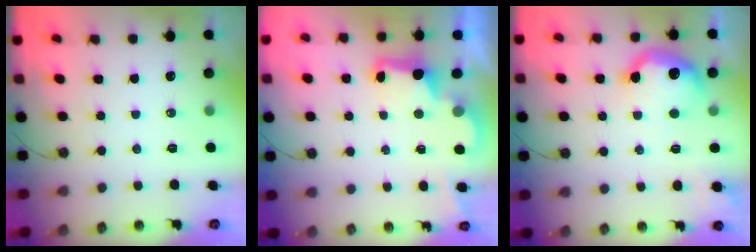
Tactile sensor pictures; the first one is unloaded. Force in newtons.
{"total": 3.0, "press": 3.0, "slide": 0.6}
{"total": 14.3, "press": 14.3, "slide": 0.9}